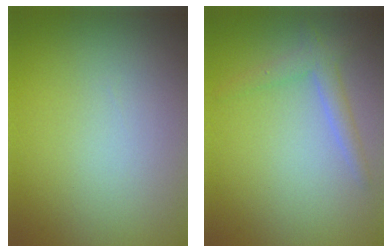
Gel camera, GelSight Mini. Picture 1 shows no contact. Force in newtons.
{"total": 2.1, "press": 2.1, "slide": 0.1}